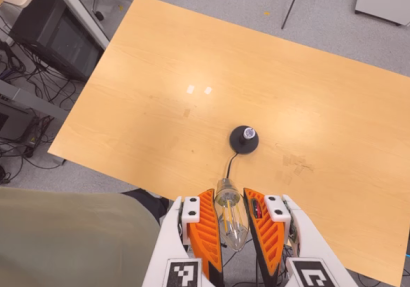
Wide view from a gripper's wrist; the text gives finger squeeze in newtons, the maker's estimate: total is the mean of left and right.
{"total": 19.1, "left": 19.9, "right": 18.3}